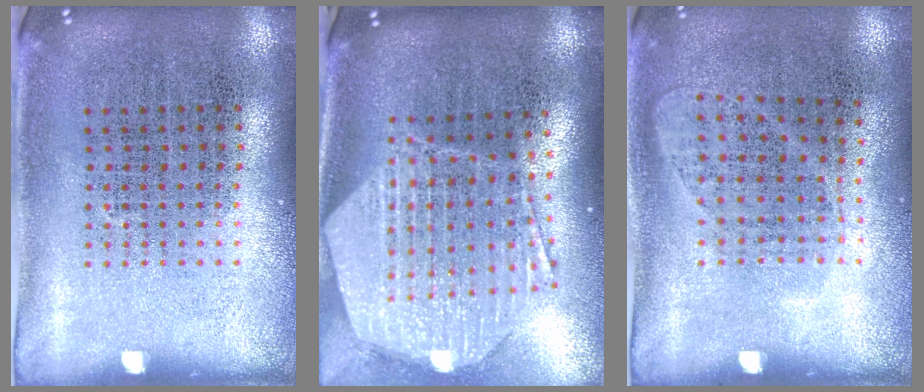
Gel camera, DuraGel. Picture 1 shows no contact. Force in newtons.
{"total": 2.9, "press": 2.3, "slide": 1.8}
{"total": 1.0, "press": 0.8, "slide": 0.5}